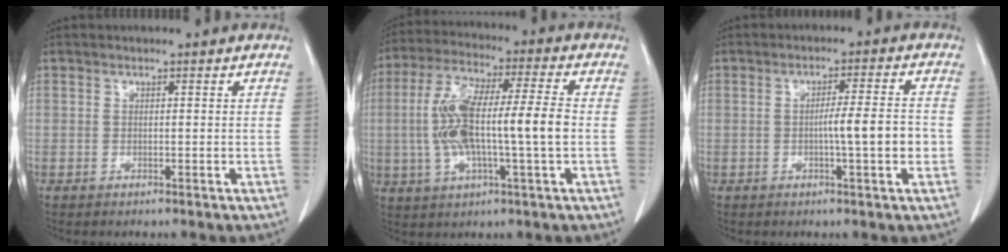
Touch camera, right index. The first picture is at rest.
{"total": 14.2, "force": [-0.9, 1.9, 14.0], "torque": [-0.281, 0.017, -0.017]}
{"total": 6.0, "force": [-1.2, 0.1, 5.9], "torque": [-0.090, 0.004, -0.017]}